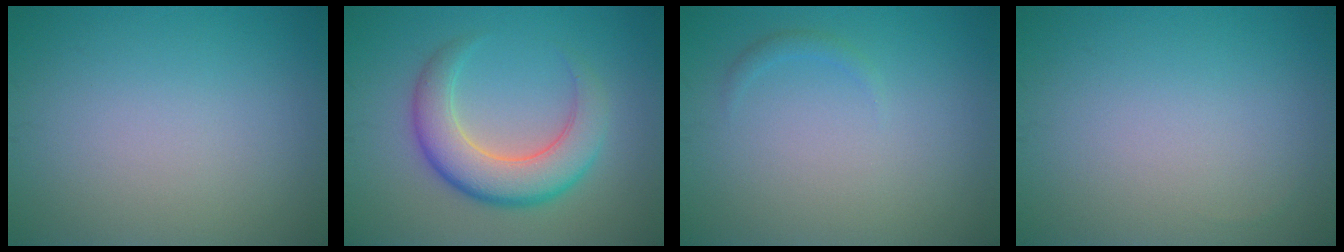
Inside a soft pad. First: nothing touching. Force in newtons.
{"total": 6.2, "press": 6.2, "slide": 0.3}
{"total": 0.8, "press": 0.8, "slide": 0.1}
{"total": 0.0}